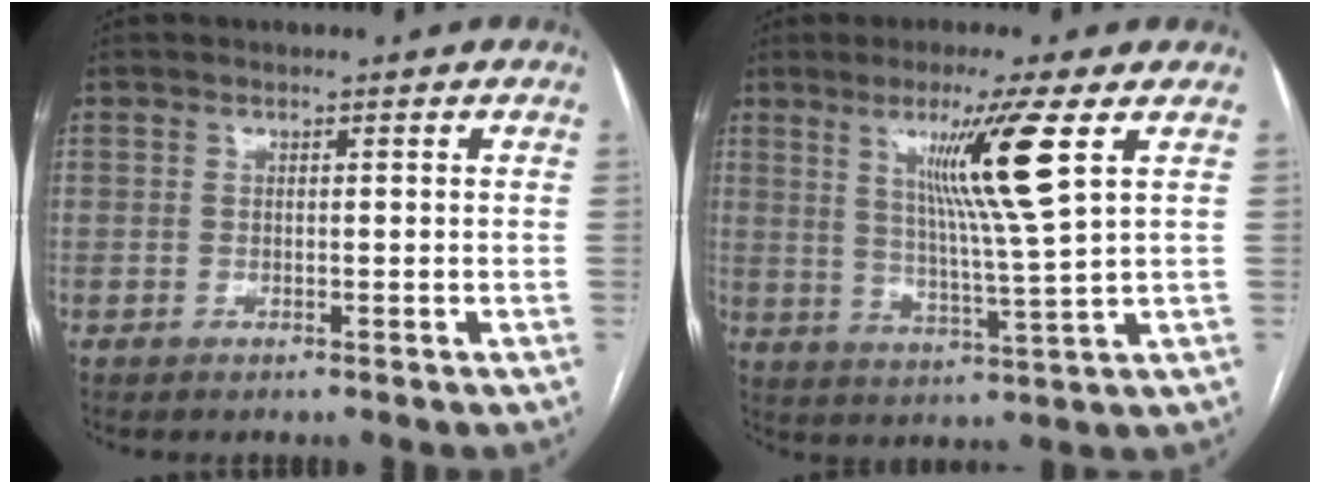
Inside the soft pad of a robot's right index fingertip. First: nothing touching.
{"total": 10.6, "force": [4.3, -2.1, 9.5], "torque": [-0.164, -0.014, 0.080]}